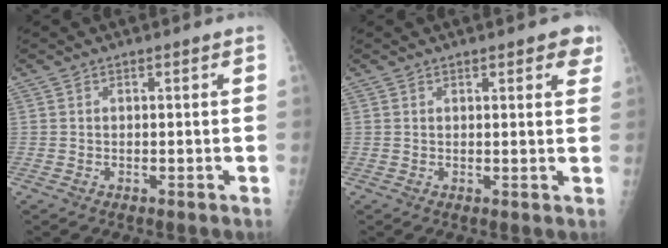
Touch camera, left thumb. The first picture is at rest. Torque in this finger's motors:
{"motor_torque": [-0.29, -0.12, -0.12, -0.11, 0.08]}